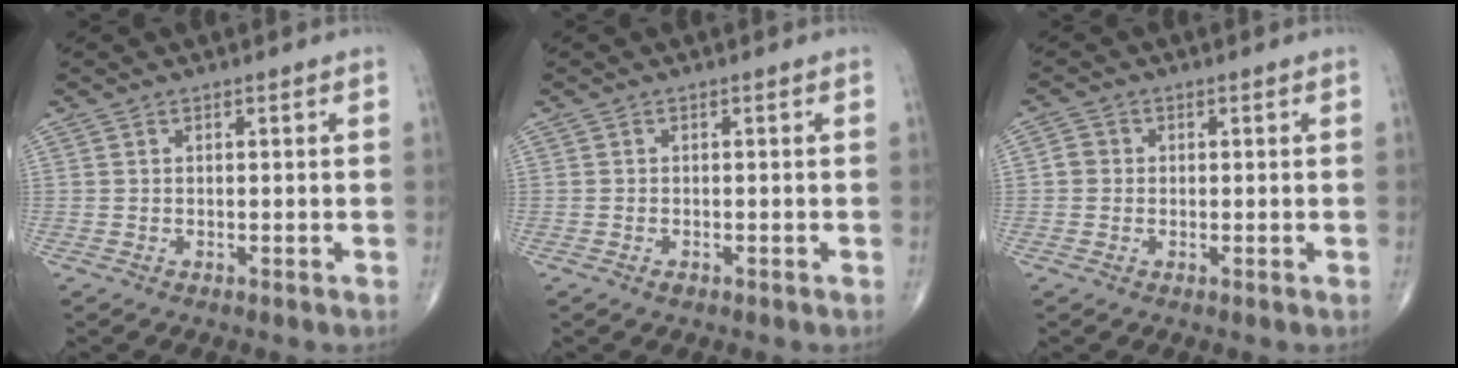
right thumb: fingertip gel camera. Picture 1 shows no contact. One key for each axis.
{"total": 0.6, "fx": -0.4, "fy": 0.3, "fz": 0.3, "tx": -0.004, "ty": 0.001, "tz": -0.006}
{"total": 2.1, "fx": -0.1, "fy": 1.9, "fz": 0.7, "tx": -0.002, "ty": 0.006, "tz": -0.005}